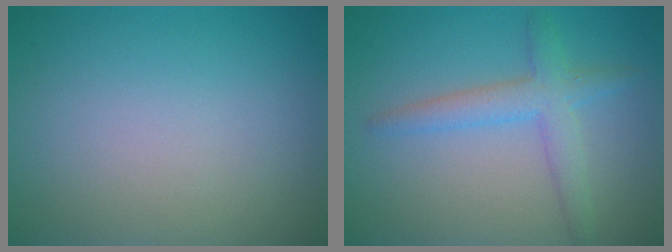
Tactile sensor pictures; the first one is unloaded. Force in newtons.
{"total": 2.6, "press": 2.6, "slide": 0.2}